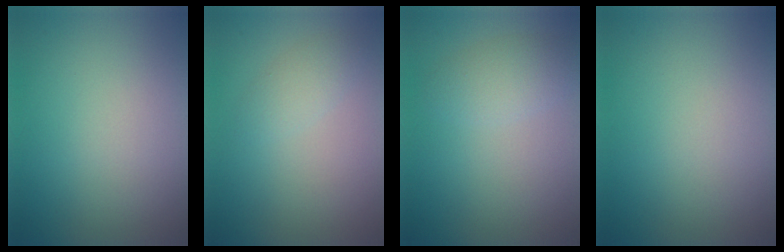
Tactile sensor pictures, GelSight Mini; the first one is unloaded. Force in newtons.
{"total": 1.5, "press": 1.5, "slide": 0.1}
{"total": 2.2, "press": 2.2, "slide": 0.0}
{"total": 0.0}